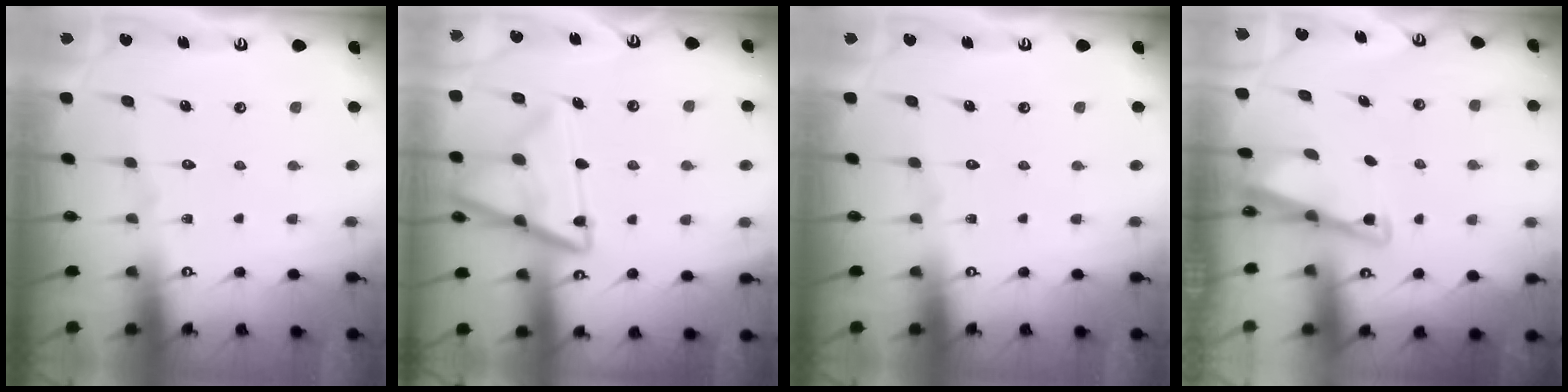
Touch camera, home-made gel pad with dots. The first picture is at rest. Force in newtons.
{"total": 16.3, "press": 16.2, "slide": 1.7}
{"total": 0.0}
{"total": 2.9, "press": 2.9, "slide": 0.4}